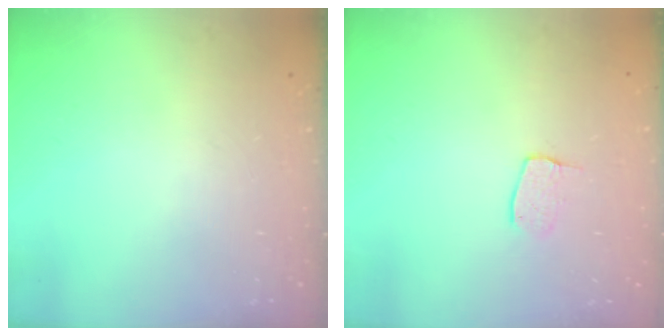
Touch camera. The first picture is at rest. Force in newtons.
{"total": 5.9, "press": 5.9, "slide": 0.3}